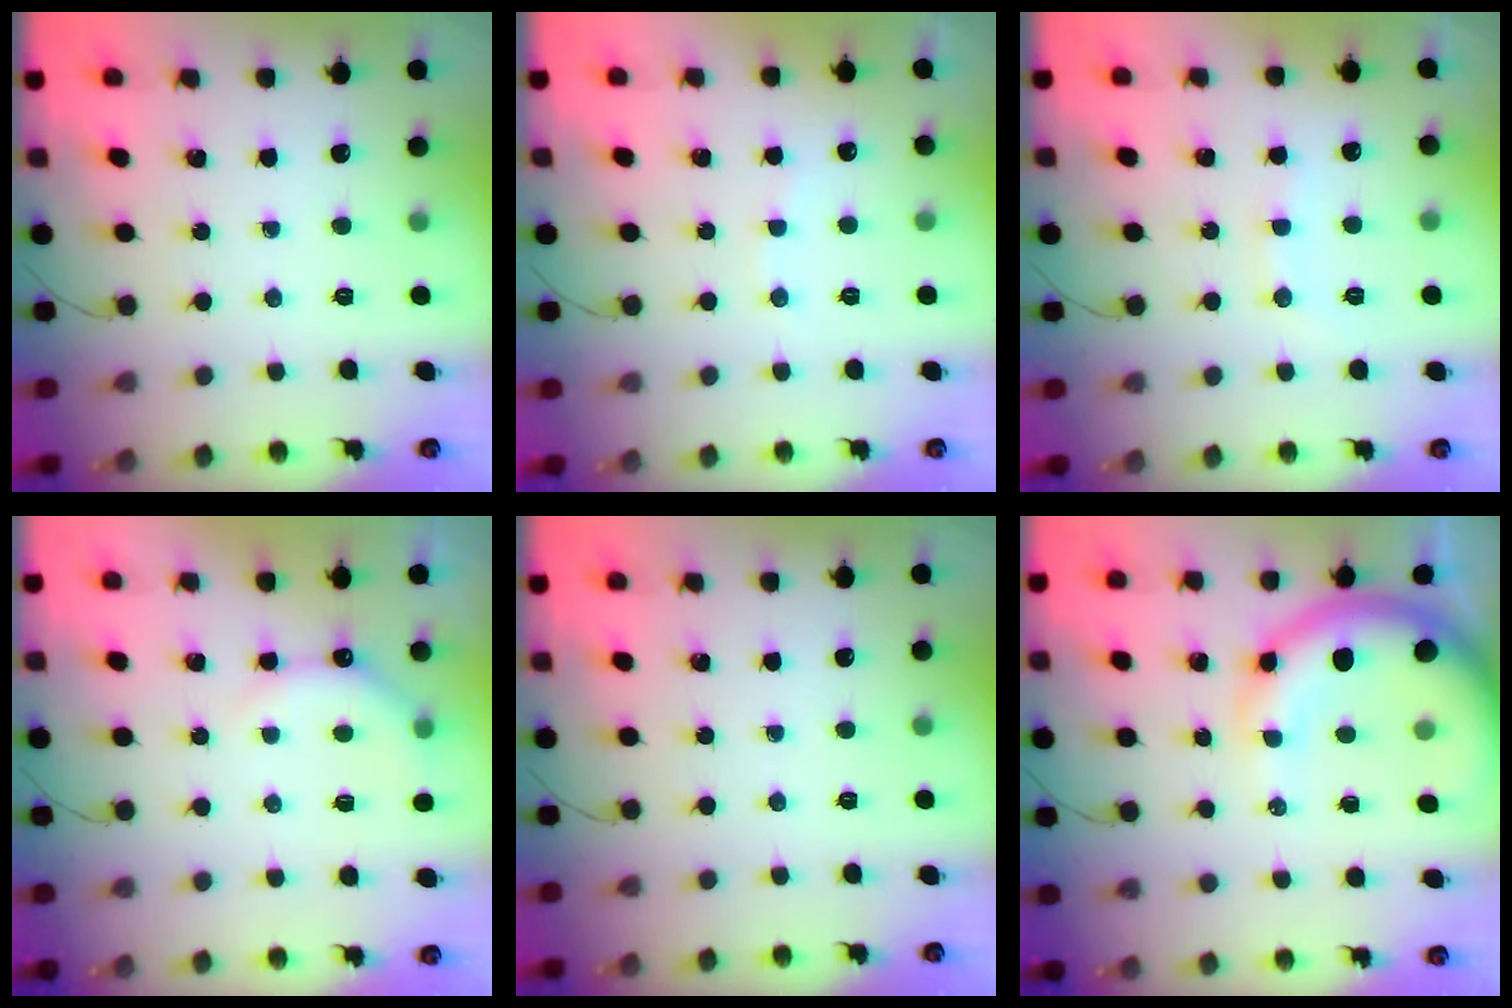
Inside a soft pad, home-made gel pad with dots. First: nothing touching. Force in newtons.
{"total": 5.7, "press": 5.7, "slide": 0.9}
{"total": 7.3, "press": 7.2, "slide": 0.9}
{"total": 4.8, "press": 4.7, "slide": 0.8}
{"total": 0.0}
{"total": 11.0, "press": 10.6, "slide": 2.9}